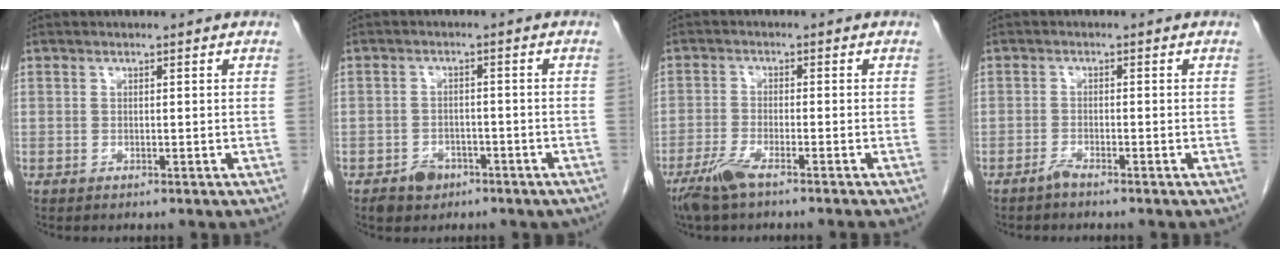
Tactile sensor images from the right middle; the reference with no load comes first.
{"total": 4.2, "force": [-2.6, 3.0, 1.4], "torque": [-0.019, 0.007, -0.030]}
{"total": 4.6, "force": [-3.5, 0.1, 3.1], "torque": [-0.067, -0.011, -0.071]}
{"total": 1.3, "force": [-1.2, -0.1, 0.5], "torque": [-0.013, -0.001, -0.024]}